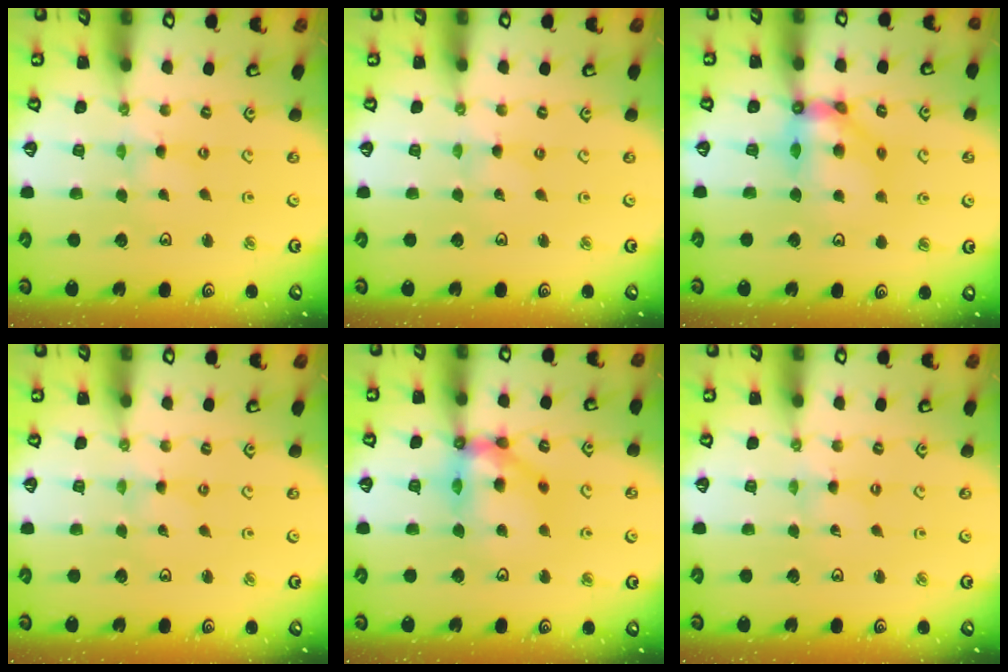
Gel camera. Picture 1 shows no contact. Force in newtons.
{"total": 0.0}
{"total": 10.8, "press": 10.8, "slide": 1.4}
{"total": 0.0}
{"total": 14.8, "press": 14.6, "slide": 2.0}
{"total": 0.0}